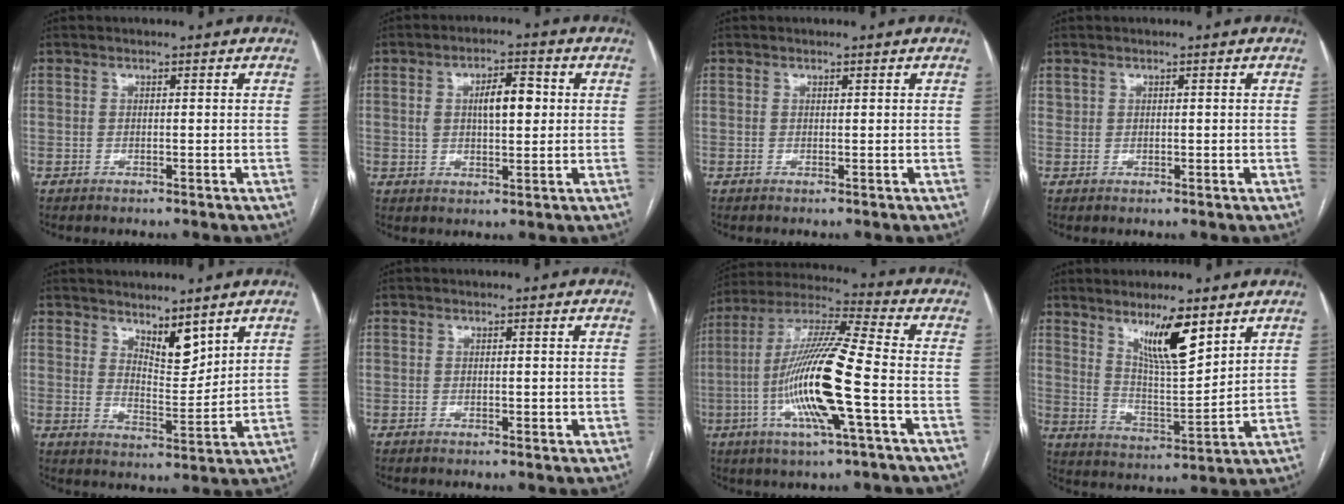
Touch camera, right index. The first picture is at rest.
{"total": 6.4, "force": [1.2, 2.5, 5.8], "torque": [-0.099, 0.016, 0.024]}
{"total": 0.0}
{"total": 0.8, "force": [0.5, 0.6, 0.2], "torque": [-0.004, 0.003, 0.014]}
{"total": 5.8, "force": [4.3, 2.0, 3.3], "torque": [-0.057, -0.013, 0.082]}
{"total": 0.9, "force": [-0.1, 0.6, 0.7], "torque": [-0.010, 0.000, 0.002]}
{"total": 16.4, "force": [-4.0, 0.6, 15.9], "torque": [-0.319, -0.006, -0.081]}
{"total": 10.1, "force": [6.3, 1.5, 7.7], "torque": [-0.138, -0.009, 0.116]}